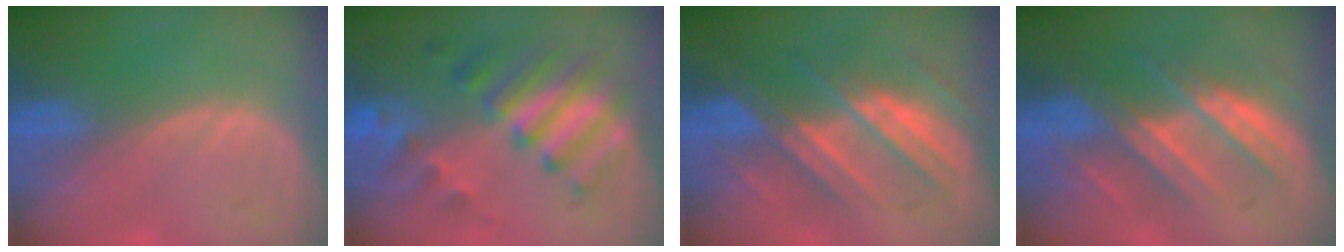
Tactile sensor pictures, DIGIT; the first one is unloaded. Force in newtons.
{"total": 9.0, "press": 8.3, "slide": 3.7}
{"total": 7.4, "press": 7.4, "slide": 0.1}
{"total": 8.6, "press": 7.8, "slide": 3.7}